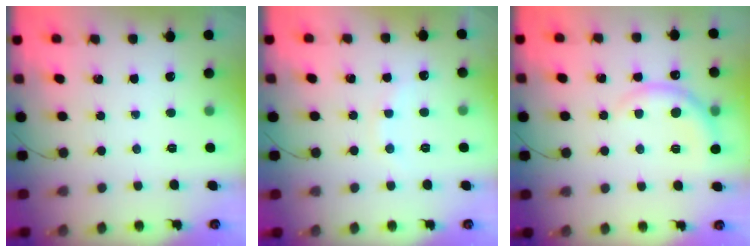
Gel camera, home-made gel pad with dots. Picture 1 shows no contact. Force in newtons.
{"total": 5.4, "press": 5.3, "slide": 1.2}
{"total": 7.2, "press": 7.2, "slide": 0.6}